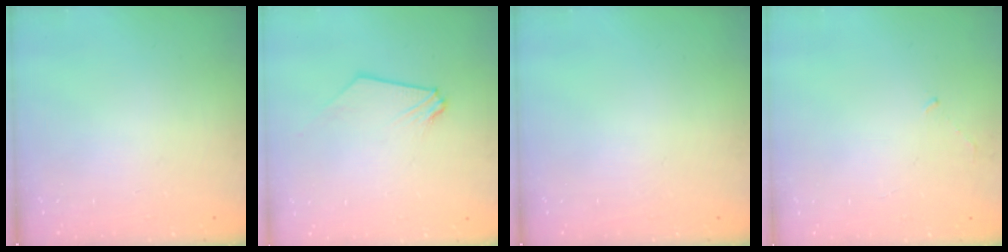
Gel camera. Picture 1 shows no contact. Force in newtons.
{"total": 0.0}
{"total": 0.0}
{"total": 2.5, "press": 2.4, "slide": 0.6}